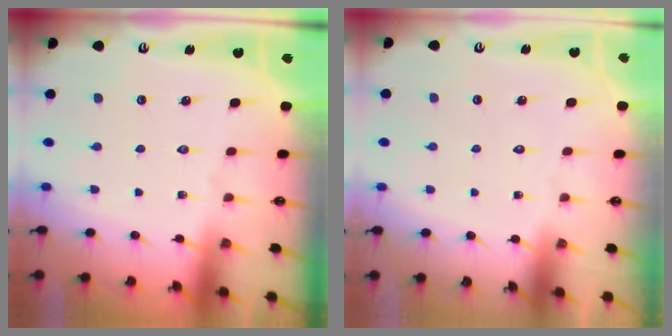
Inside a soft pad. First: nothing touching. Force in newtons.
{"total": 1.7, "press": 1.7, "slide": 0.1}